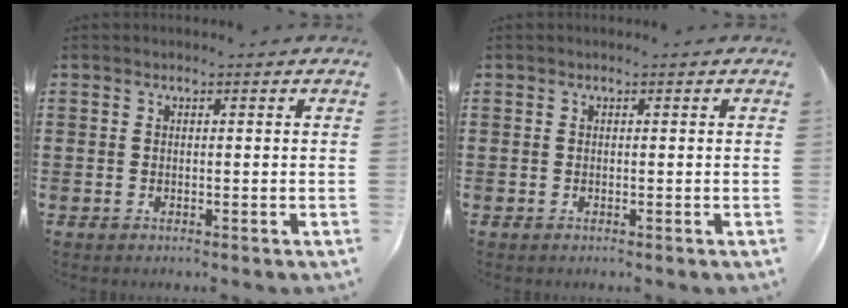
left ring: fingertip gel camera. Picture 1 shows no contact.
{"total": 0.0}